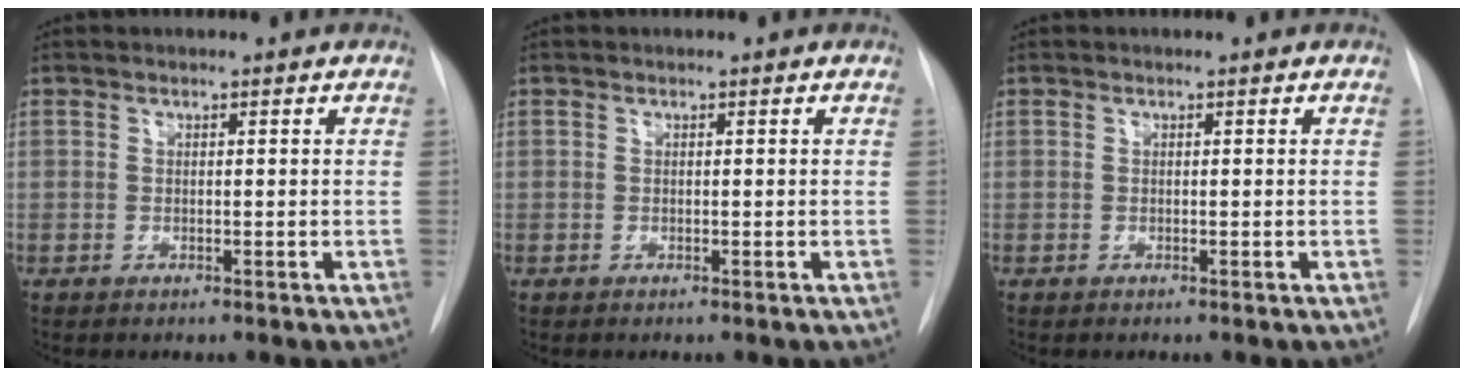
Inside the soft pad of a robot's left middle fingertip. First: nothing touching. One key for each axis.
{"total": 0.0}
{"total": 0.0}